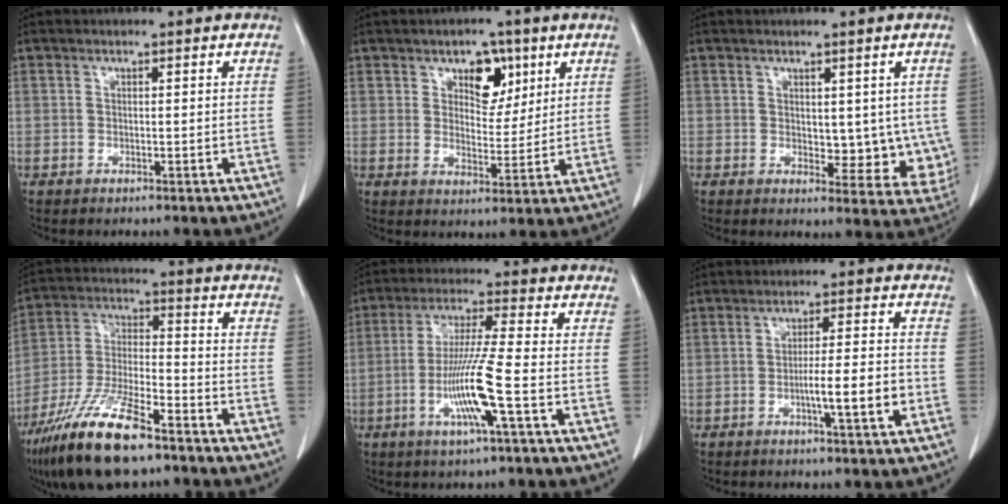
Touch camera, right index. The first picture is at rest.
{"total": 6.0, "force": [3.1, 3.7, 3.6], "torque": [-0.047, 0.008, 0.049]}
{"total": 7.5, "force": [0.6, 4.2, 6.1], "torque": [-0.051, -0.012, 0.015]}
{"total": 15.8, "force": [-10.8, 3.5, 11.1], "torque": [-0.234, -0.023, -0.198]}
{"total": 10.4, "force": [-3.3, -0.7, 9.8], "torque": [-0.195, -0.012, -0.065]}
{"total": 7.1, "force": [-2.3, 0.0, 6.7], "torque": [-0.106, 0.001, -0.037]}